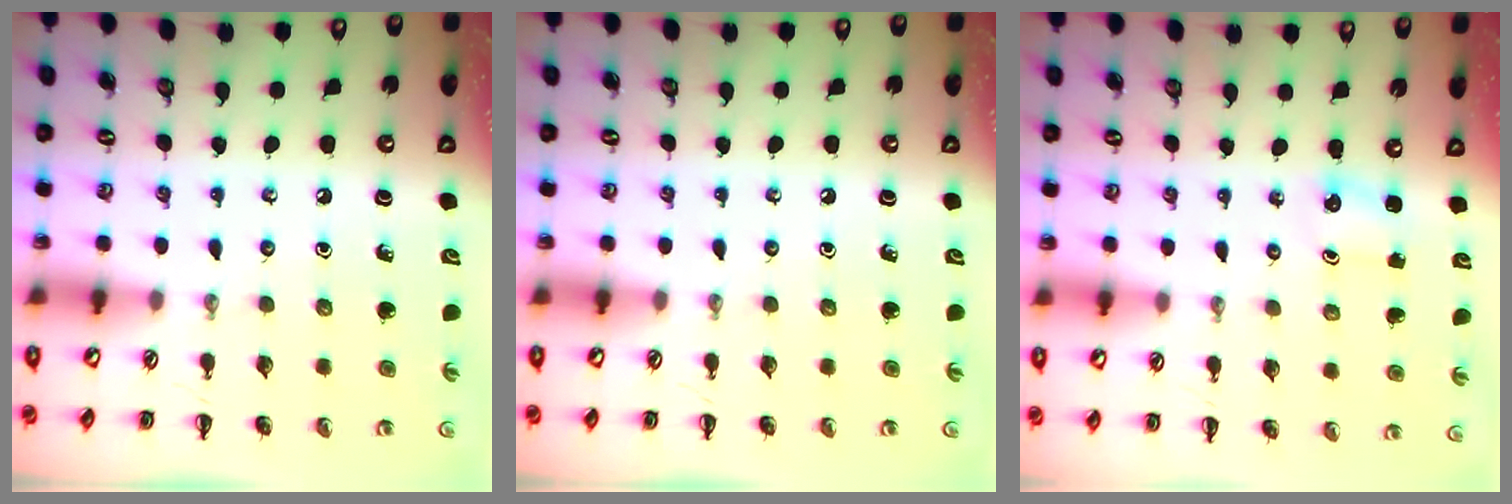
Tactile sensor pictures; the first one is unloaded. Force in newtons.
{"total": 0.0}
{"total": 1.2, "press": 1.2, "slide": 0.2}